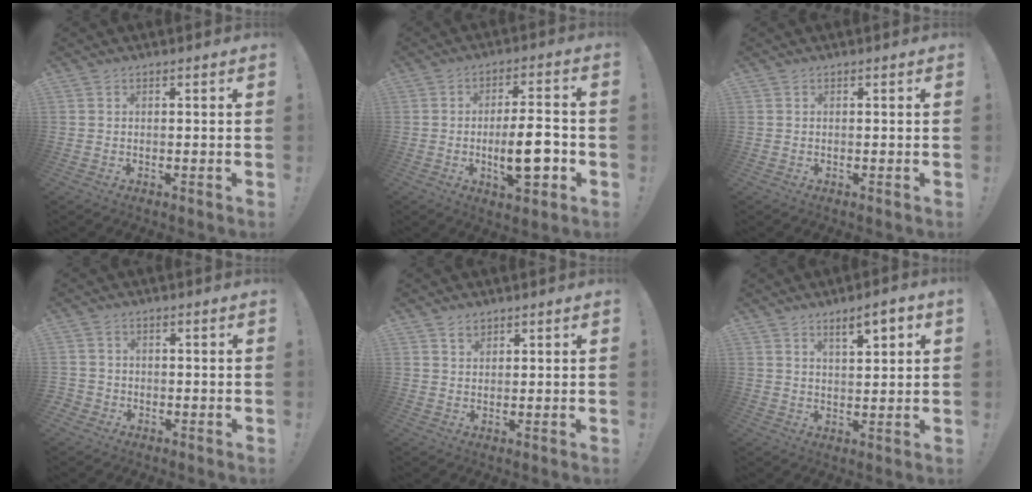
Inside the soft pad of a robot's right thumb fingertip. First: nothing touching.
{"total": 12.5, "force": [-3.1, 4.0, 11.4], "torque": [-0.185, 0.003, -0.056]}
{"total": 0.0}
{"total": 2.3, "force": [-1.0, 2.0, 0.6], "torque": [-0.017, 0.007, -0.016]}
{"total": 2.6, "force": [2.0, 1.5, 0.6], "torque": [0.003, -0.013, 0.033]}
{"total": 6.0, "force": [3.7, 1.5, 4.4], "torque": [-0.060, -0.019, 0.058]}